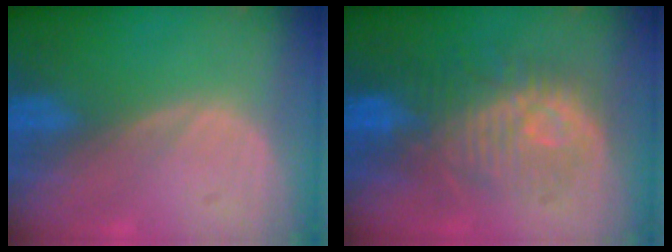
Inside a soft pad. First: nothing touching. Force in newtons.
{"total": 9.9, "press": 9.9, "slide": 0.2}